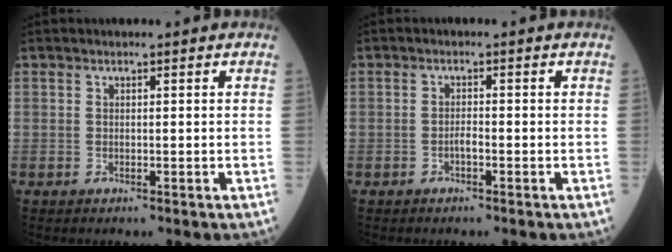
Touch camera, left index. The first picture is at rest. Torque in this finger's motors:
{"motor_torque": [0.34, 0.14, -0.01, 0.00]}